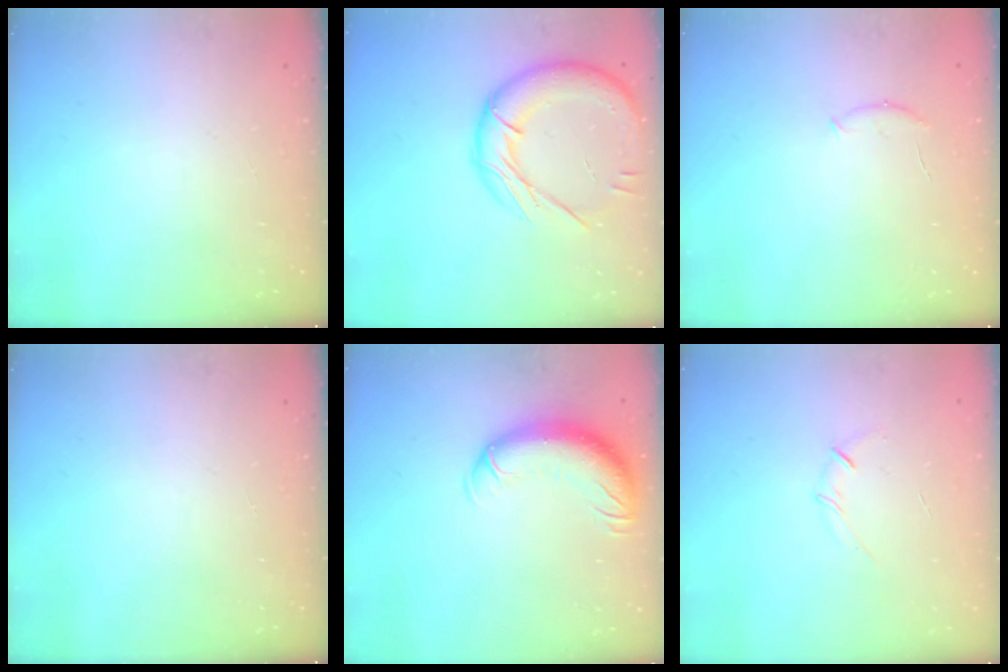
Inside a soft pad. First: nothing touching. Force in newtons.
{"total": 18.0, "press": 17.9, "slide": 2.2}
{"total": 6.1, "press": 6.0, "slide": 1.1}
{"total": 0.0}
{"total": 13.5, "press": 13.2, "slide": 2.9}
{"total": 4.1, "press": 4.0, "slide": 0.9}